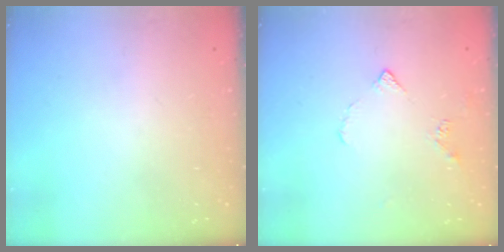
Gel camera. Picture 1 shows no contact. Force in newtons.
{"total": 3.4, "press": 3.4, "slide": 0.7}